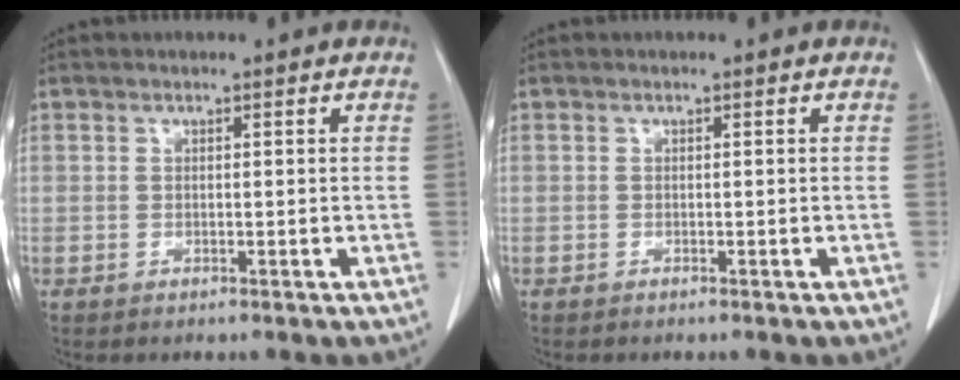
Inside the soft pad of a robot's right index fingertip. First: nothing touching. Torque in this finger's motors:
{"motor_torque": [0.07, -0.06, -0.02, -0.01]}